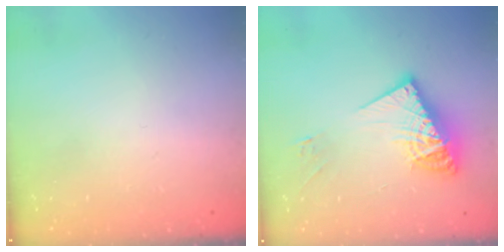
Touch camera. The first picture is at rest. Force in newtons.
{"total": 14.2, "press": 14.1, "slide": 1.5}